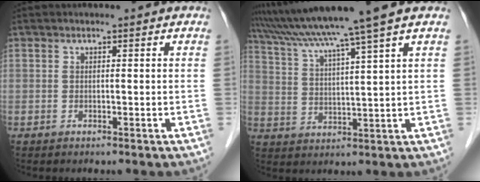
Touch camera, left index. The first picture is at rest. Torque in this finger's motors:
{"motor_torque": [0.59, -0.68, 0.87, 0.21]}